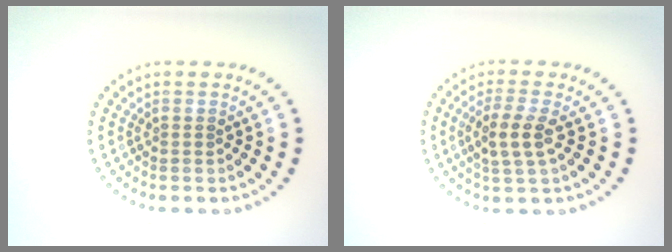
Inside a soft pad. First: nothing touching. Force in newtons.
{"total": 2.9, "press": 2.6, "slide": 1.2}